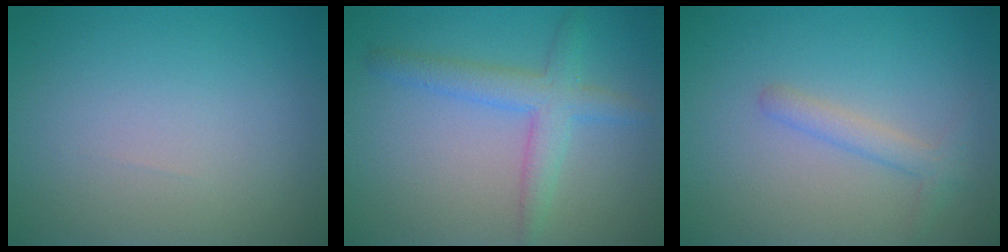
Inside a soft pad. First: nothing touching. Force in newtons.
{"total": 3.4, "press": 3.4, "slide": 0.2}
{"total": 1.8, "press": 1.8, "slide": 0.0}